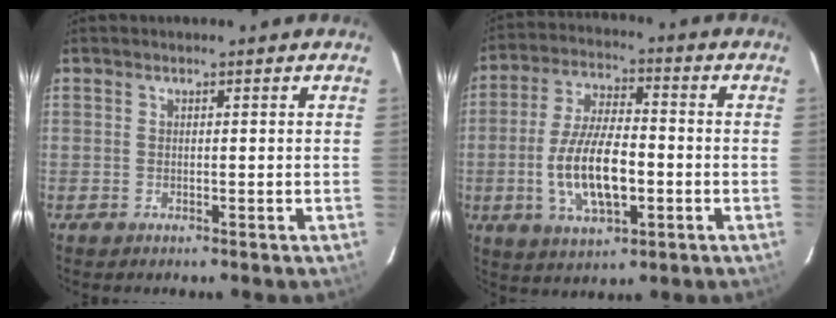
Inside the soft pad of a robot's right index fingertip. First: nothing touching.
{"total": 13.1, "force": [-2.9, 5.3, 11.7], "torque": [-0.235, -0.004, -0.047]}